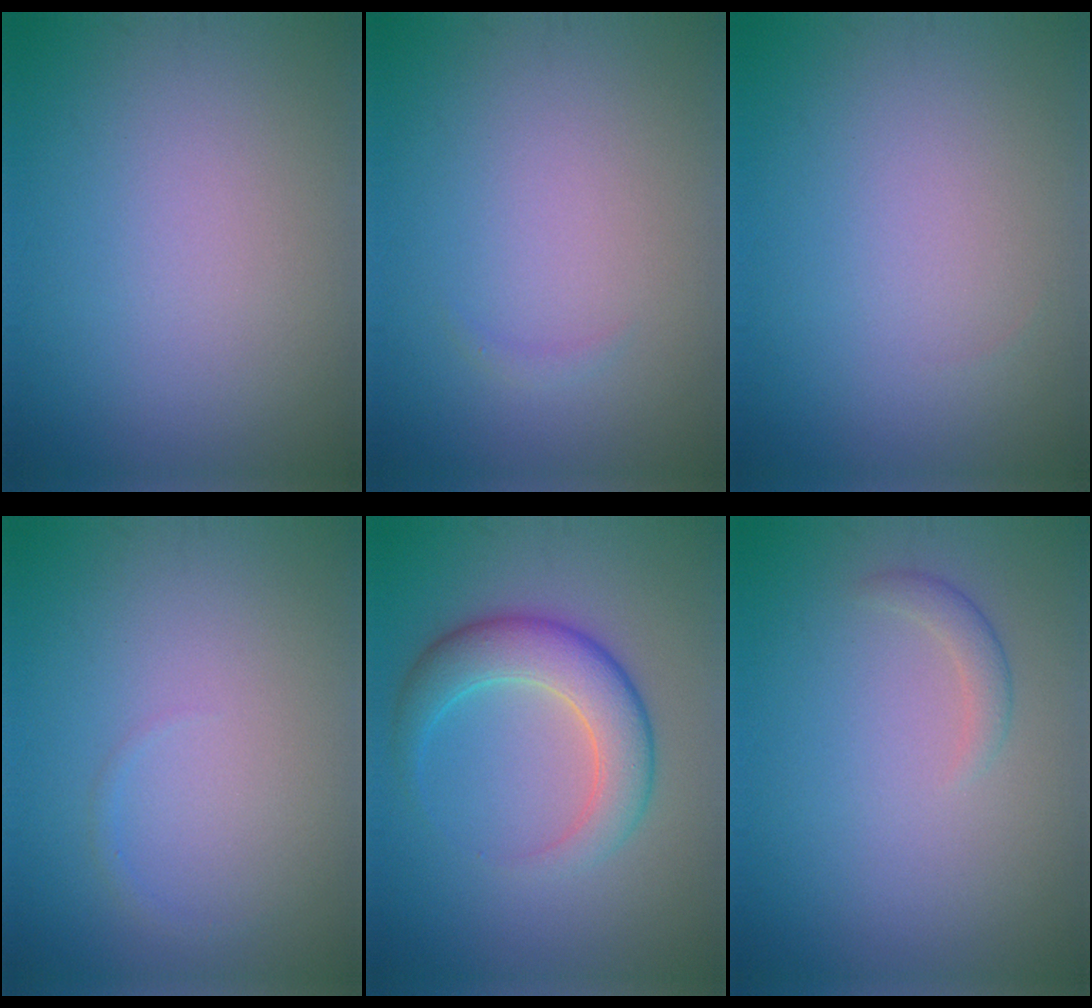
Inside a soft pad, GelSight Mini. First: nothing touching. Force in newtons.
{"total": 0.5, "press": 0.5, "slide": 0.1}
{"total": 0.0}
{"total": 0.5, "press": 0.5, "slide": 0.1}
{"total": 5.4, "press": 5.4, "slide": 0.2}
{"total": 1.3, "press": 1.3, "slide": 0.1}